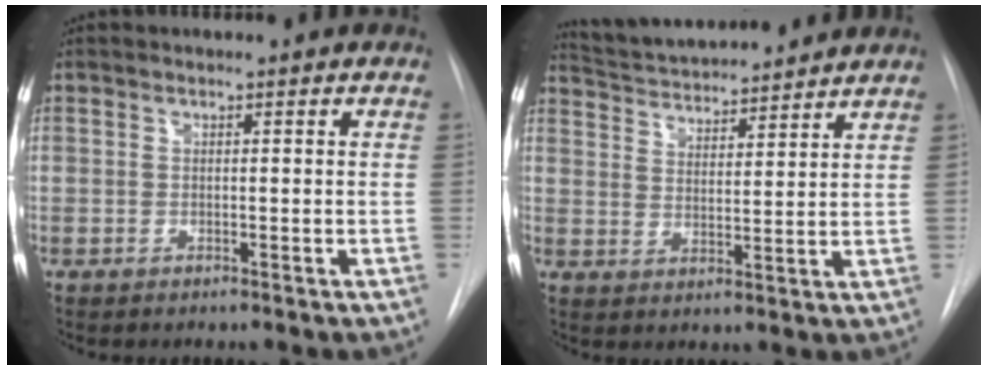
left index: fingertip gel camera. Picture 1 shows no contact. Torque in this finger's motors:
{"motor_torque": [-0.48, -1.24, 0.17, 0.05]}